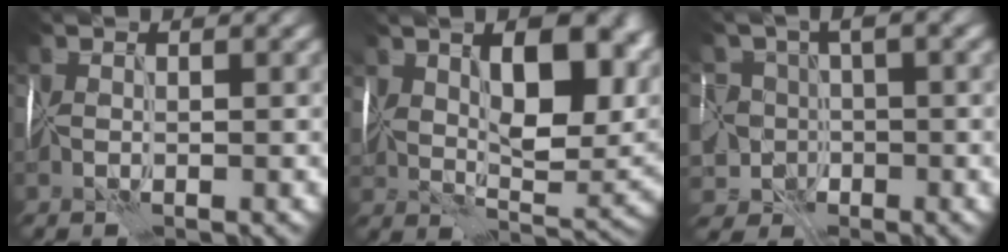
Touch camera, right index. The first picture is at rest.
{"total": 10.8, "force": [3.9, 5.6, 8.4], "torque": [-0.116, -0.003, 0.073]}
{"total": 4.3, "force": [-2.8, 3.2, 0.6], "torque": [-0.004, -0.005, -0.049]}